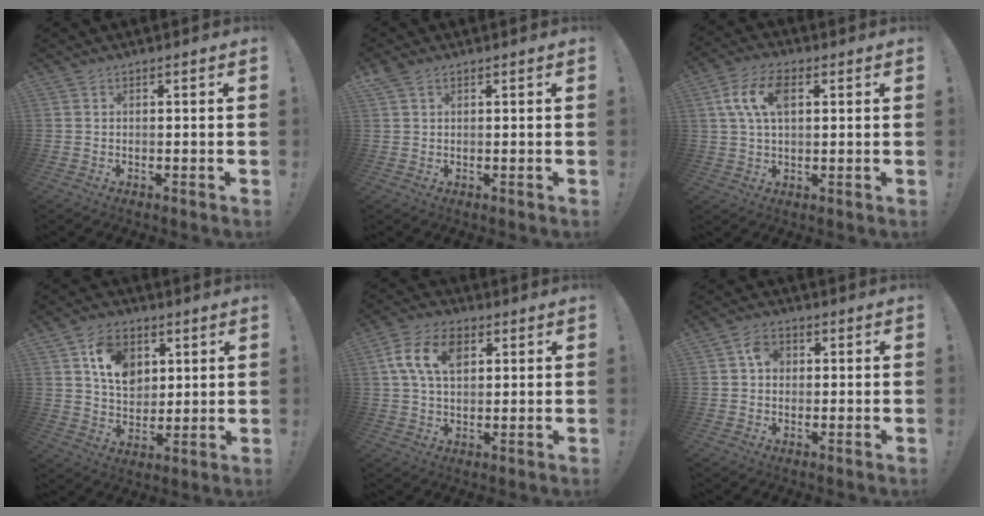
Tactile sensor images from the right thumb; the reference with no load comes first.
{"total": 2.0, "force": [1.2, 1.1, 1.2], "torque": [-0.028, 0.003, 0.024]}
{"total": 10.3, "force": [3.0, 5.8, 7.9], "torque": [-0.147, 0.005, 0.054]}
{"total": 12.6, "force": [5.4, 9.4, 6.4], "torque": [-0.097, -0.013, 0.105]}
{"total": 11.8, "force": [4.0, 7.6, 8.1], "torque": [-0.144, 0.009, 0.075]}
{"total": 4.8, "force": [0.8, 3.9, 2.7], "torque": [-0.038, 0.008, 0.013]}